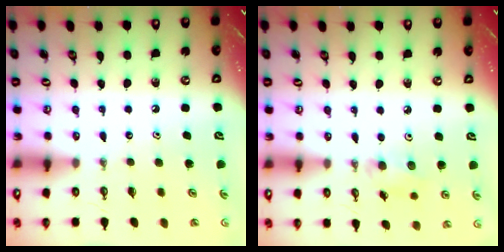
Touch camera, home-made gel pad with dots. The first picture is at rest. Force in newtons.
{"total": 6.3, "press": 4.7, "slide": 4.3}